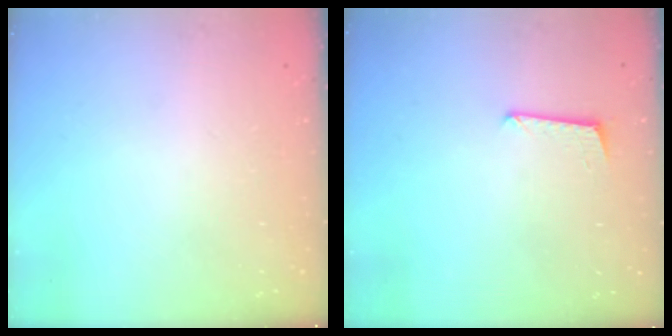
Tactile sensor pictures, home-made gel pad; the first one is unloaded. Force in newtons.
{"total": 5.6, "press": 5.5, "slide": 0.5}